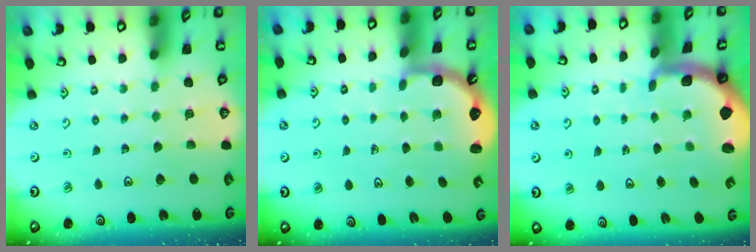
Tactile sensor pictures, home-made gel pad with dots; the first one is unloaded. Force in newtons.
{"total": 2.5, "press": 2.1, "slide": 1.3}
{"total": 1.7, "press": 1.7, "slide": 0.4}